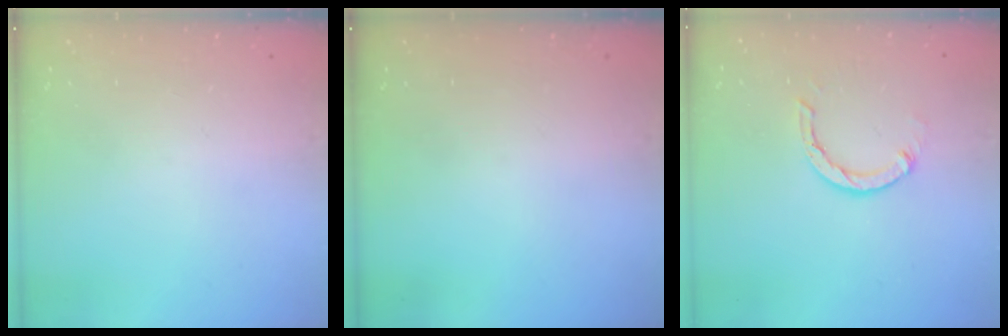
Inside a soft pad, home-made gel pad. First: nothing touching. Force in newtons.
{"total": 0.0}
{"total": 4.0, "press": 4.0, "slide": 0.4}